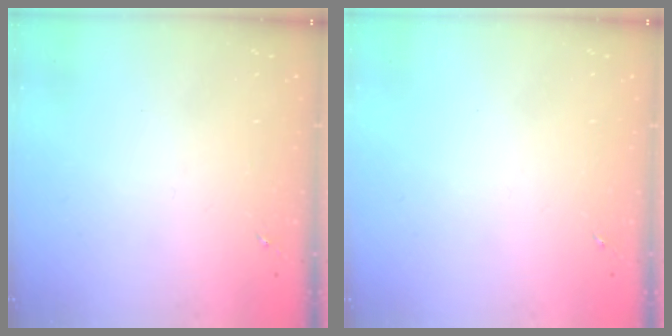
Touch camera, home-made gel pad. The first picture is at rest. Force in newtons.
{"total": 0.0}